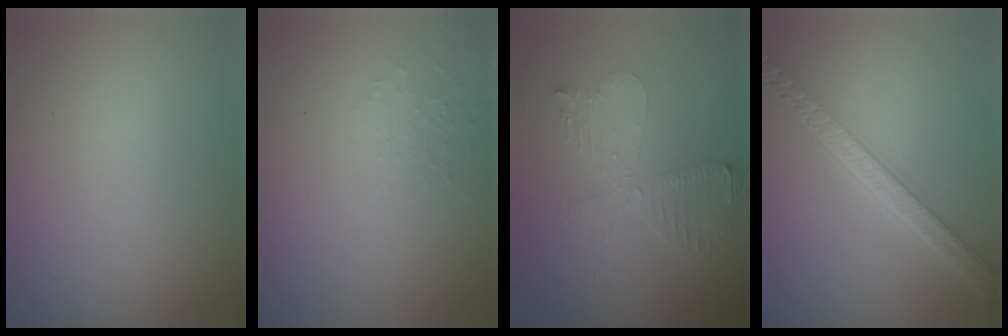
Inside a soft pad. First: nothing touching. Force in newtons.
{"total": 1.3, "press": 1.3, "slide": 0.2}
{"total": 4.4, "press": 3.8, "slide": 2.1}
{"total": 5.0, "press": 4.2, "slide": 2.6}